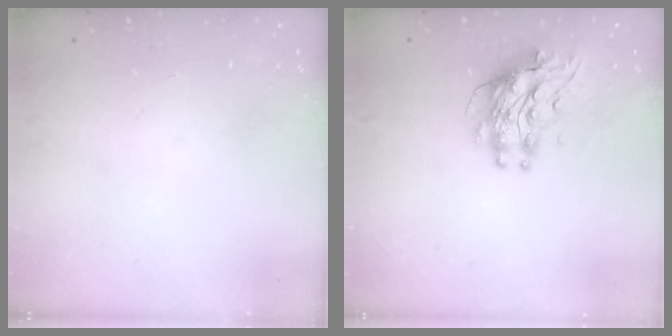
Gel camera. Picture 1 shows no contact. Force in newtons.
{"total": 9.0, "press": 9.0, "slide": 0.9}